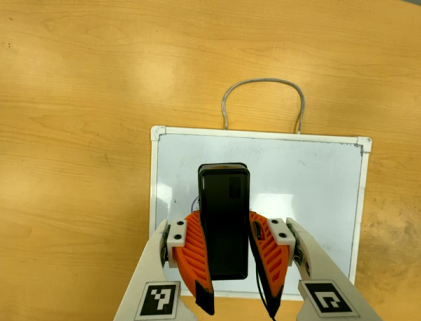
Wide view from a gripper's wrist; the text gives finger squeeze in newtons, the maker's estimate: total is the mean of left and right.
{"total": 9.1, "left": 7.9, "right": 10.4}